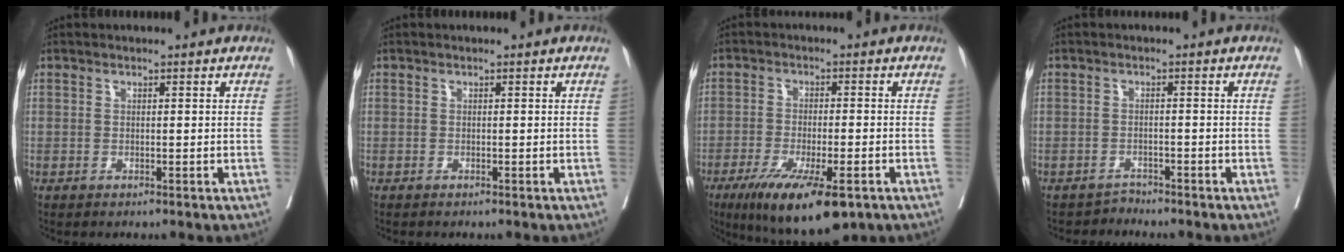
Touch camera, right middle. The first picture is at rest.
{"total": 0.0}
{"total": 12.6, "force": [-7.6, 3.1, 9.6], "torque": [-0.154, -0.026, -0.120]}
{"total": 1.7, "force": [-1.4, 0.0, -0.9], "torque": [0.020, -0.007, -0.026]}